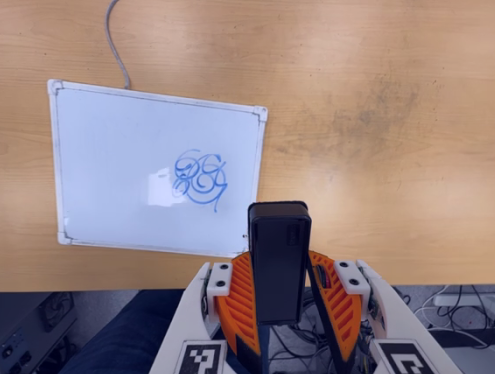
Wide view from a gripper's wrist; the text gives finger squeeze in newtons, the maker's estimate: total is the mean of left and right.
{"total": 4.8, "left": 4.5, "right": 5.1}